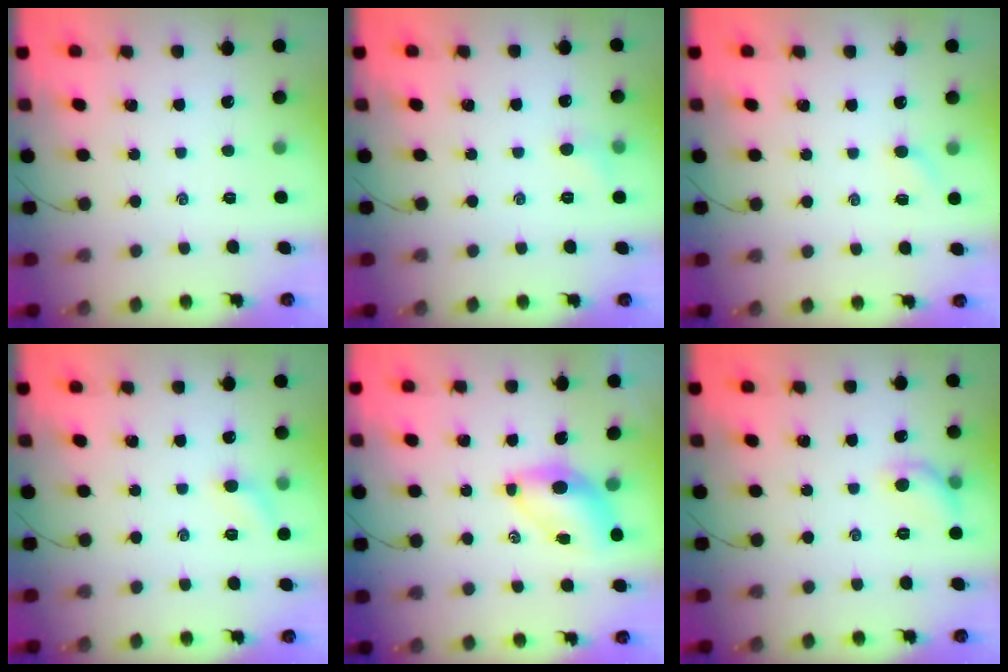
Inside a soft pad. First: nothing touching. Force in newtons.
{"total": 5.0, "press": 4.8, "slide": 1.6}
{"total": 3.2, "press": 3.0, "slide": 1.1}
{"total": 6.2, "press": 5.9, "slide": 1.9}
{"total": 6.8, "press": 6.7, "slide": 1.2}
{"total": 6.7, "press": 6.6, "slide": 1.2}